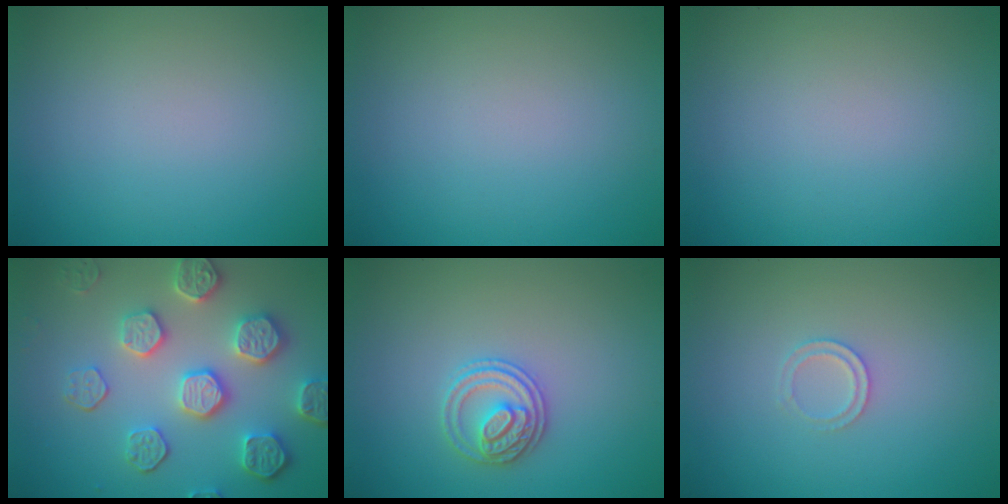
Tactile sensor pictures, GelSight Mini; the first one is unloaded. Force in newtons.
{"total": 0.0}
{"total": 0.0}
{"total": 6.1, "press": 5.3, "slide": 3.0}
{"total": 2.7, "press": 2.6, "slide": 0.5}
{"total": 1.2, "press": 1.2, "slide": 0.2}